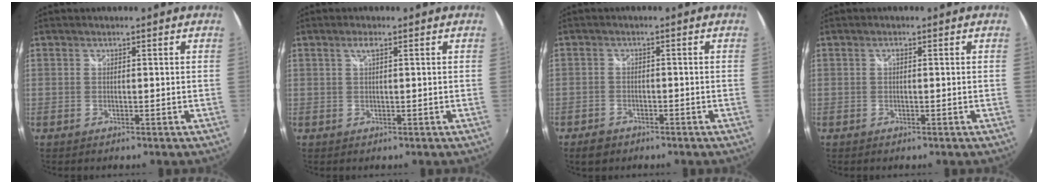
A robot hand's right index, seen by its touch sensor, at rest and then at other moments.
{"total": 1.4, "force": [0.6, 0.1, 1.3], "torque": [-0.024, 0.003, 0.008]}
{"total": 3.7, "force": [-2.7, 2.4, 1.0], "torque": [-0.038, 0.001, -0.046]}
{"total": 0.7, "force": [0.1, 0.3, 0.7], "torque": [-0.012, 0.004, -0.001]}